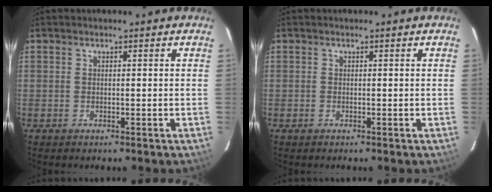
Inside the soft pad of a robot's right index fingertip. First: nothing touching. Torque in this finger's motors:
{"motor_torque": [-0.03, -0.17, -0.04, -0.01]}